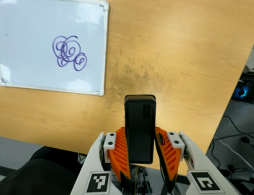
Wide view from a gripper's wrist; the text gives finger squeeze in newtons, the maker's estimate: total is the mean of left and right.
{"total": 5.3, "left": 3.7, "right": 6.9}